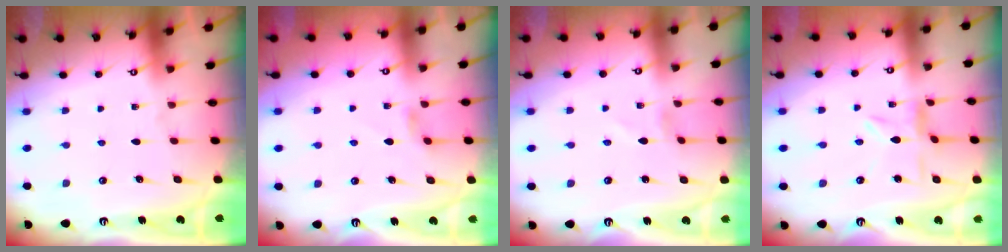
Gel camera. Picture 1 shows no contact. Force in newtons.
{"total": 2.5, "press": 2.4, "slide": 0.4}
{"total": 1.2, "press": 1.2, "slide": 0.1}
{"total": 2.7, "press": 2.7, "slide": 0.4}